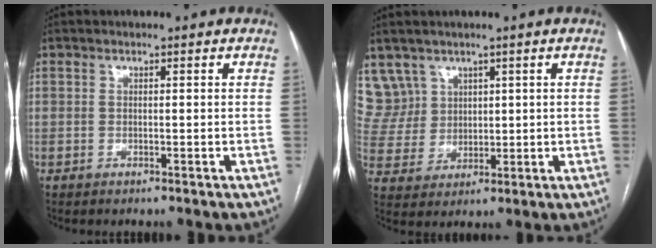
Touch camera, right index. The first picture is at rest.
{"total": 7.5, "force": [4.8, 5.8, -0.3], "torque": [0.006, 0.025, 0.110]}